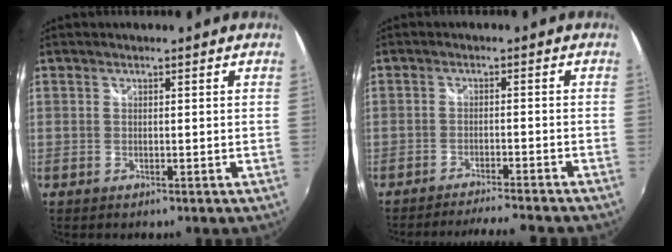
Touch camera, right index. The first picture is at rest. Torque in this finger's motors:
{"motor_torque": [0.56, -0.55, 0.14, 0.01]}